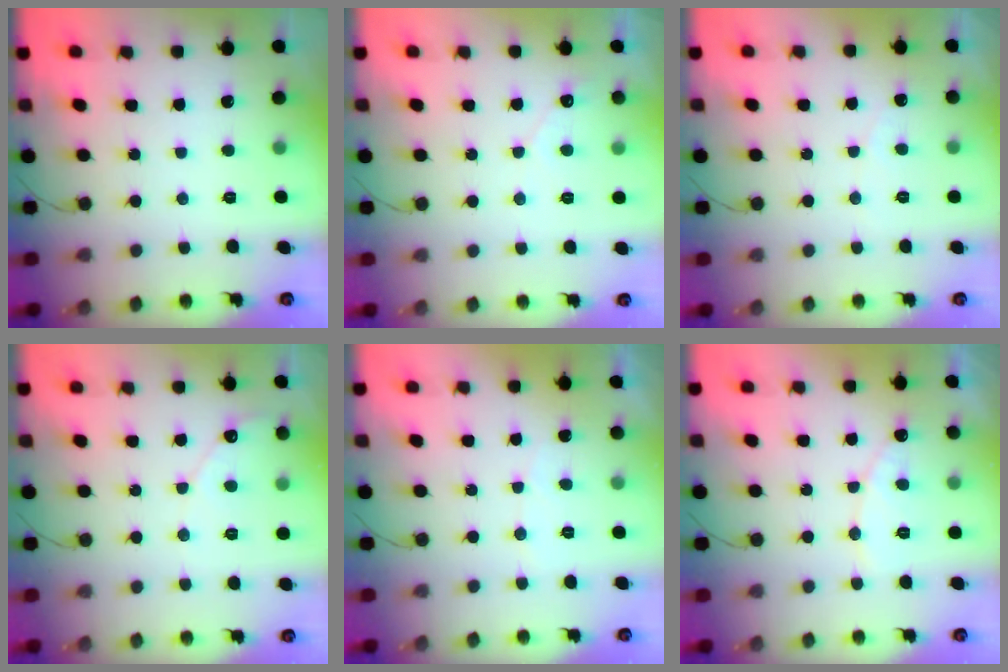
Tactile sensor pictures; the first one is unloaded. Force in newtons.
{"total": 2.9, "press": 2.9, "slide": 0.1}
{"total": 2.5, "press": 2.5, "slide": 0.2}
{"total": 4.0, "press": 4.0, "slide": 0.3}
{"total": 3.4, "press": 3.4, "slide": 0.2}
{"total": 7.9, "press": 7.9, "slide": 0.7}